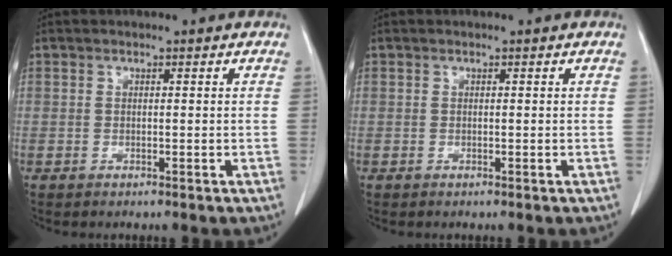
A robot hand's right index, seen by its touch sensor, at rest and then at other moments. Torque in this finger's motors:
{"motor_torque": [0.00, 0.00, 0.02, 0.00]}